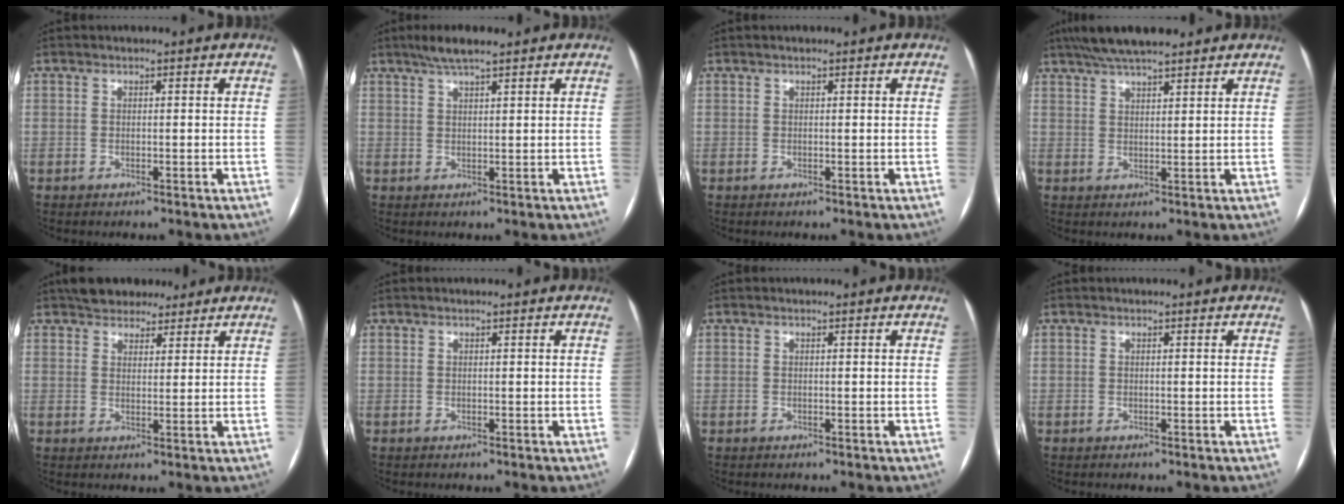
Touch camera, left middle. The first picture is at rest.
{"total": 4.1, "force": [3.1, 0.3, 2.7], "torque": [-0.053, 0.012, 0.059]}
{"total": 0.5, "force": [0.4, 0.1, 0.3], "torque": [-0.006, 0.012, 0.007]}
{"total": 9.5, "force": [7.8, 1.5, 5.2], "torque": [-0.081, 0.032, 0.127]}
{"total": 7.0, "force": [5.7, 3.3, 2.3], "torque": [-0.024, 0.019, 0.090]}
{"total": 0.0}
{"total": 0.0}
{"total": 0.0}